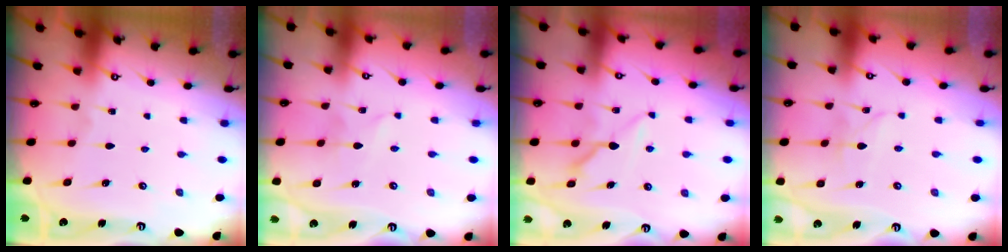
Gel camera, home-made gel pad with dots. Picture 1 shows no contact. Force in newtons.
{"total": 1.8, "press": 1.8, "slide": 0.1}
{"total": 7.9, "press": 7.9, "slide": 0.4}
{"total": 2.9, "press": 2.9, "slide": 0.3}